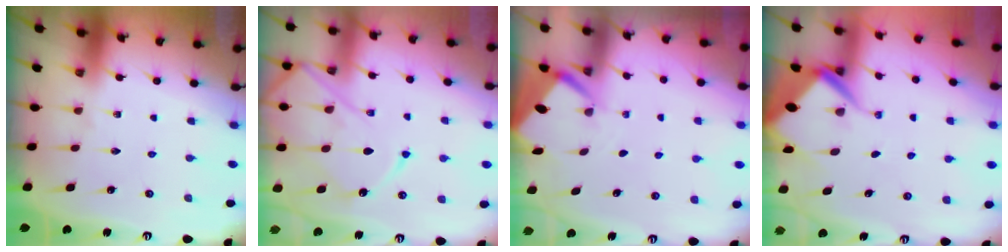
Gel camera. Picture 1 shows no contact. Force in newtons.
{"total": 13.8, "press": 13.7, "slide": 1.3}
{"total": 2.8, "press": 2.7, "slide": 0.3}
{"total": 5.2, "press": 5.2, "slide": 0.4}